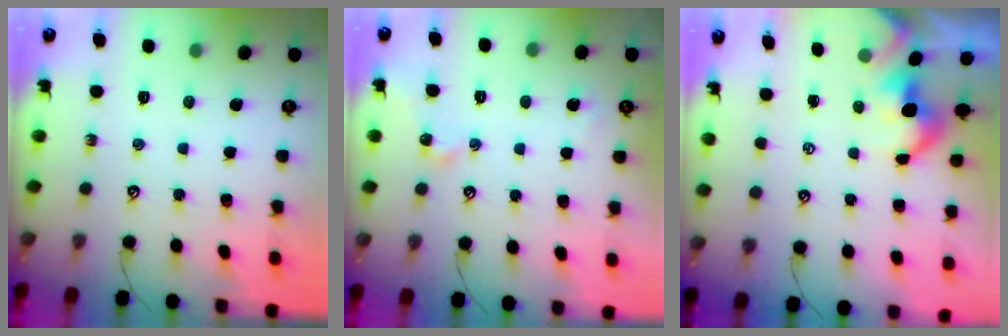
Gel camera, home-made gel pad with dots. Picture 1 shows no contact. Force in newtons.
{"total": 2.4, "press": 2.4, "slide": 0.4}
{"total": 0.0}